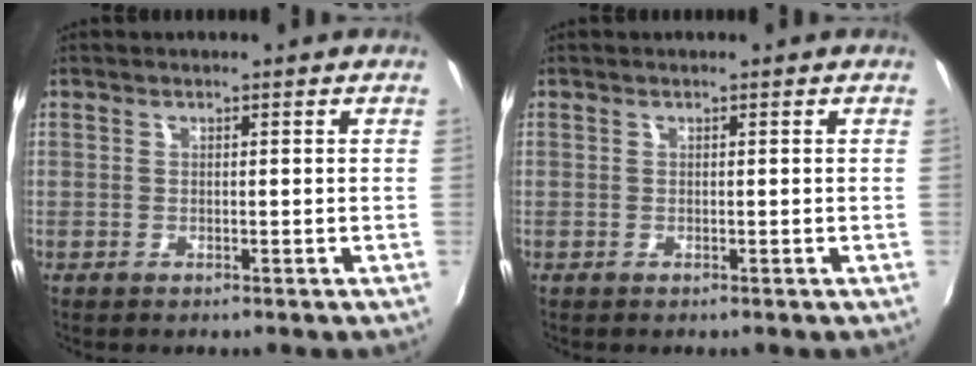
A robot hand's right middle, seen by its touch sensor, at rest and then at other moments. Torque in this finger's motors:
{"motor_torque": [0.00, 0.00, 0.00, 0.01]}